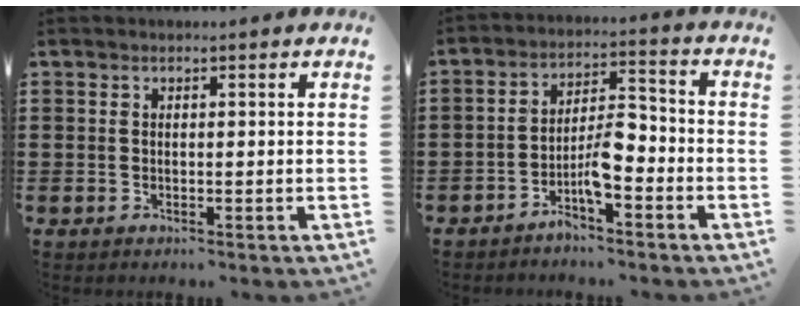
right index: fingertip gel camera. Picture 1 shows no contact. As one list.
[{"total": 6.1, "force": [-3.5, 1.7, 4.8], "torque": [-0.096, 0.000, -0.067]}]